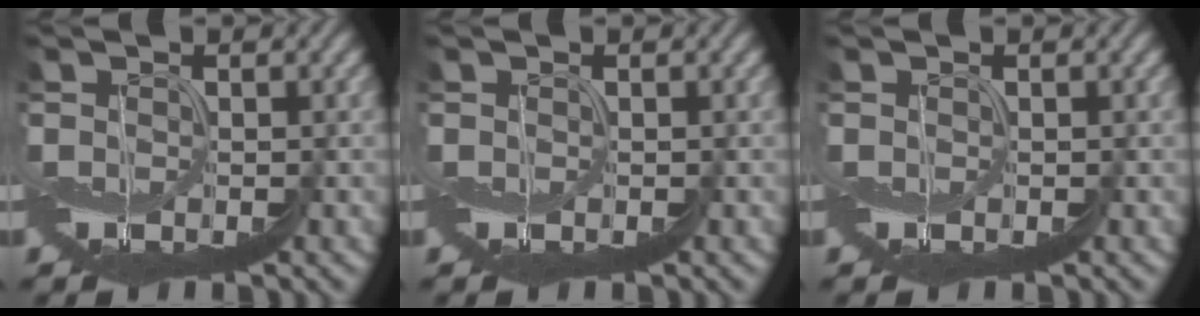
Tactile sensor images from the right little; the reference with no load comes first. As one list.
[{"total": 0.0}, {"total": 0.0}]